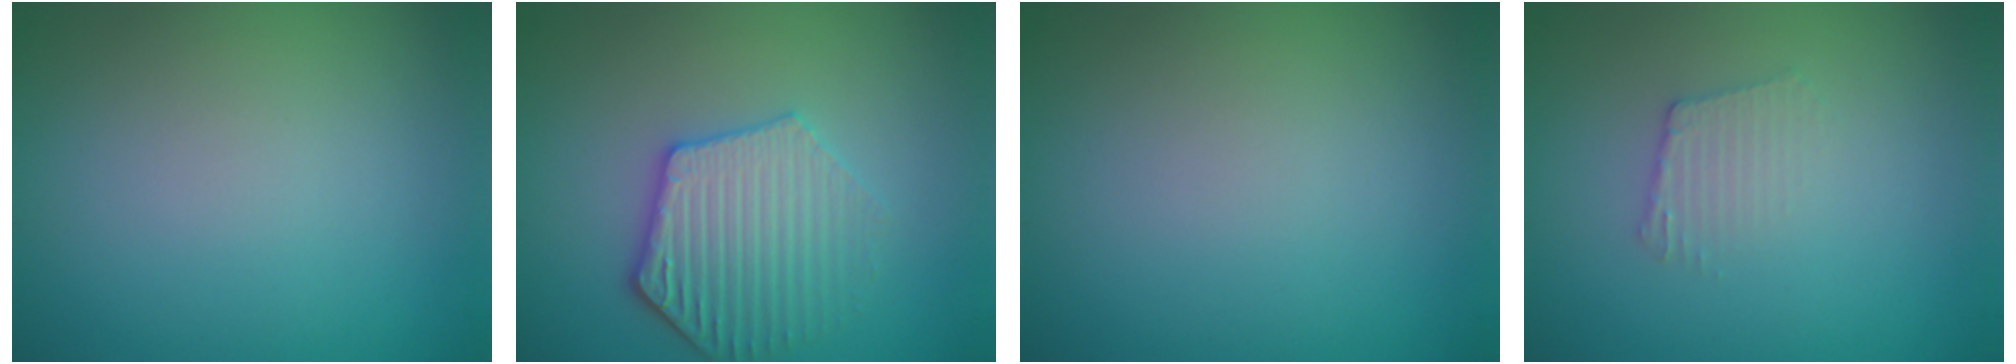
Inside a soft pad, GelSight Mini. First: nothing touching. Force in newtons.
{"total": 4.2, "press": 3.9, "slide": 1.6}
{"total": 0.0}
{"total": 1.7, "press": 1.7, "slide": 0.2}